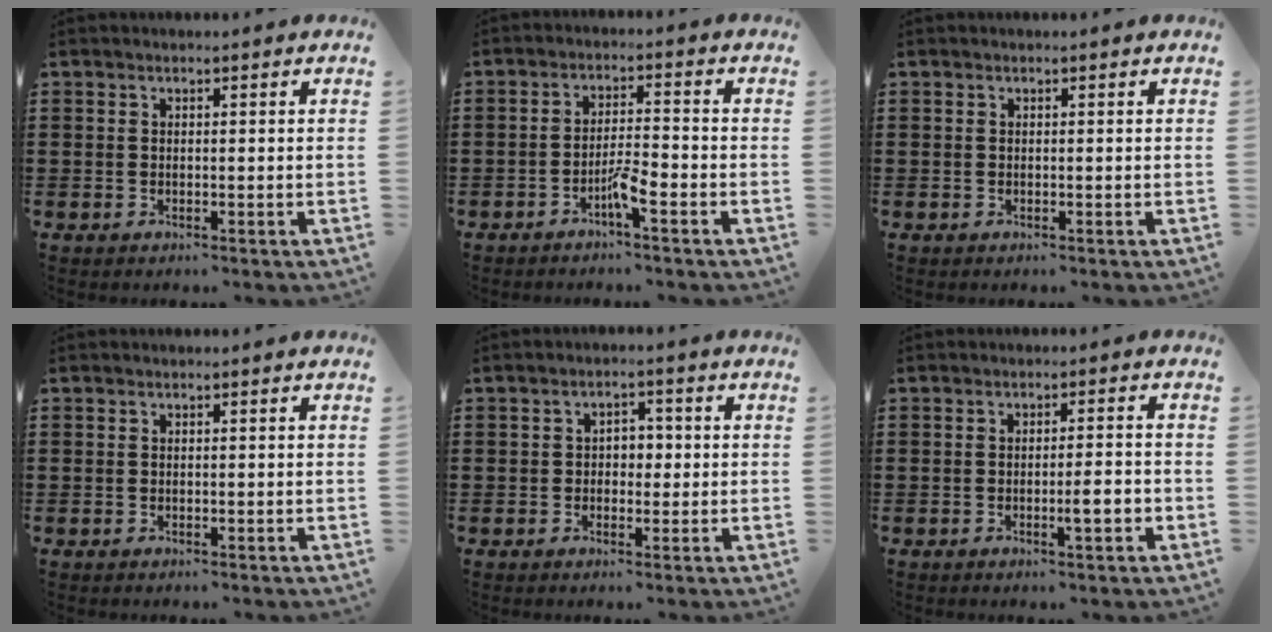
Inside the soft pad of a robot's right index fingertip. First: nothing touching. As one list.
[{"total": 3.7, "force": [-2.3, 0.4, 2.9], "torque": [-0.065, -0.001, -0.047]}, {"total": 0.0}, {"total": 0.0}, {"total": 2.7, "force": [-0.3, 2.1, 1.8], "torque": [-0.031, 0.006, -0.012]}, {"total": 3.8, "force": [-1.2, 0.5, 3.6], "torque": [-0.052, -0.004, -0.022]}]